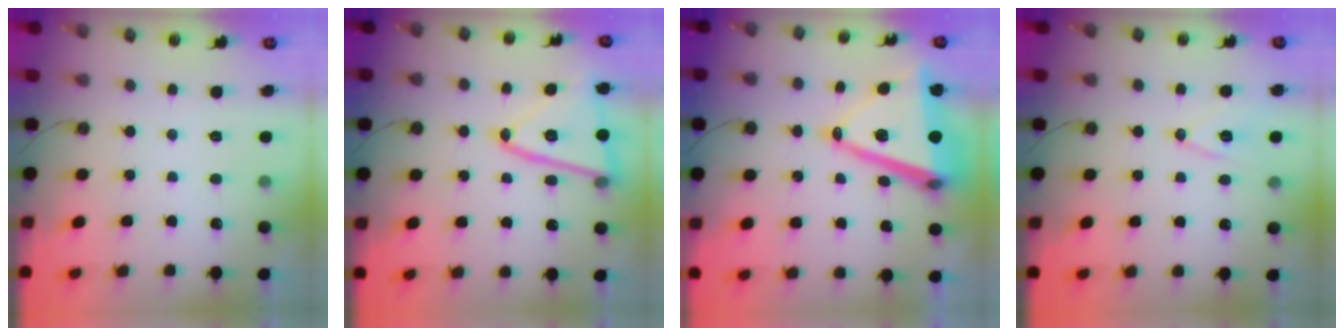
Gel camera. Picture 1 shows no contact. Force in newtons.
{"total": 19.0, "press": 18.9, "slide": 1.7}
{"total": 18.3, "press": 17.9, "slide": 3.9}
{"total": 10.6, "press": 10.0, "slide": 3.3}